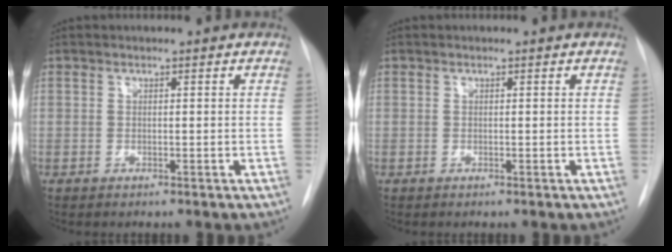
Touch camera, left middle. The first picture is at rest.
{"total": 0.0}